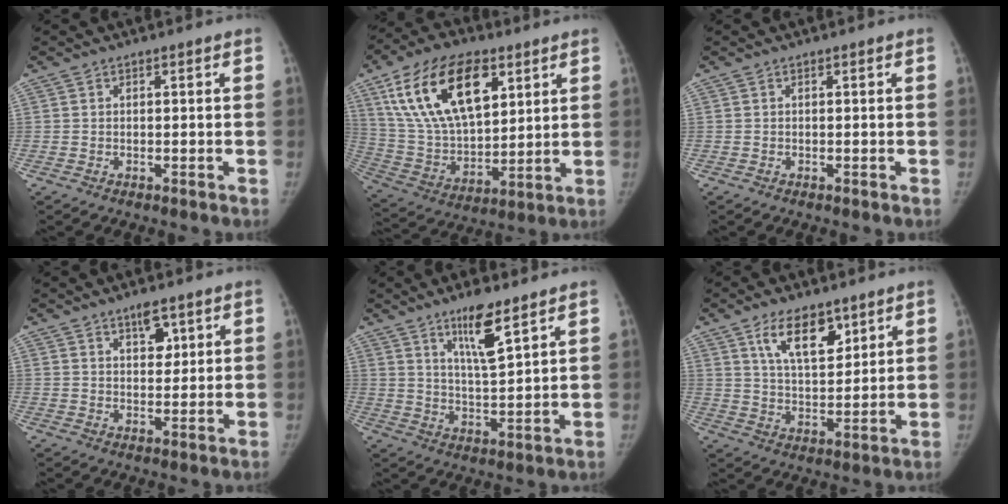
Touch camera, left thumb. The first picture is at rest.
{"total": 23.2, "force": [10.4, 12.3, 16.7], "torque": [-0.284, -0.028, 0.195]}
{"total": 0.0}
{"total": 4.5, "force": [2.6, 2.2, 2.9], "torque": [-0.027, -0.016, 0.041]}
{"total": 9.0, "force": [5.7, 1.7, 6.8], "torque": [-0.116, -0.040, 0.105]}
{"total": 10.4, "force": [6.0, 4.8, 7.0], "torque": [-0.096, -0.038, 0.111]}